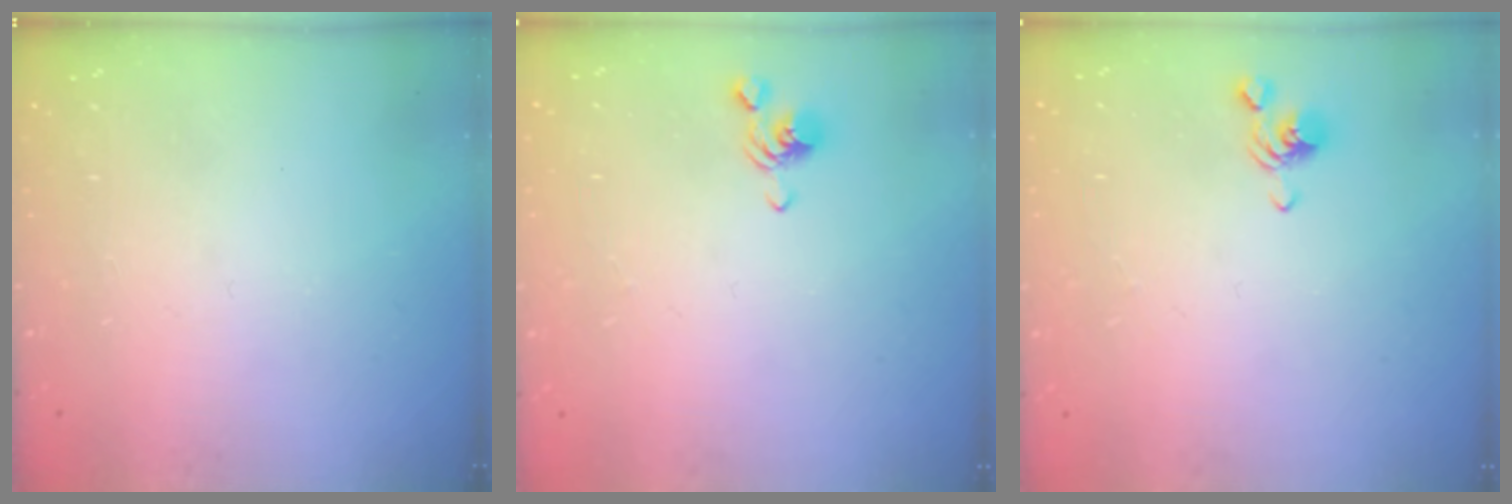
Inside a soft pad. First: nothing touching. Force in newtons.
{"total": 2.8, "press": 2.8, "slide": 0.3}
{"total": 2.8, "press": 2.8, "slide": 0.3}